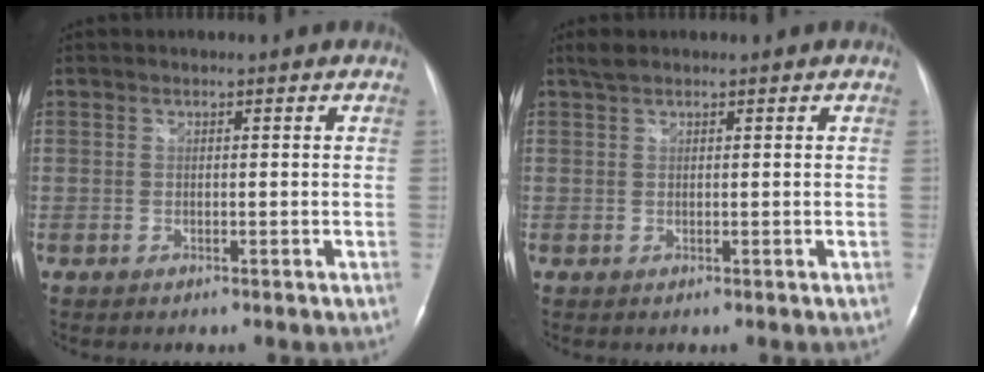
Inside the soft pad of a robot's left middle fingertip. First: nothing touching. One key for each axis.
{"total": 1.5, "fx": 1.2, "fy": 0.4, "fz": 0.7, "tx": -0.019, "ty": 0.012, "tz": 0.026}